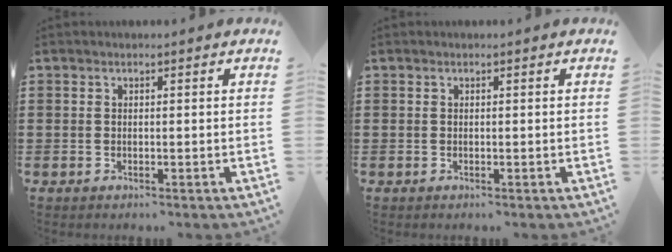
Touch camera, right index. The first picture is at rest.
{"total": 0.0}